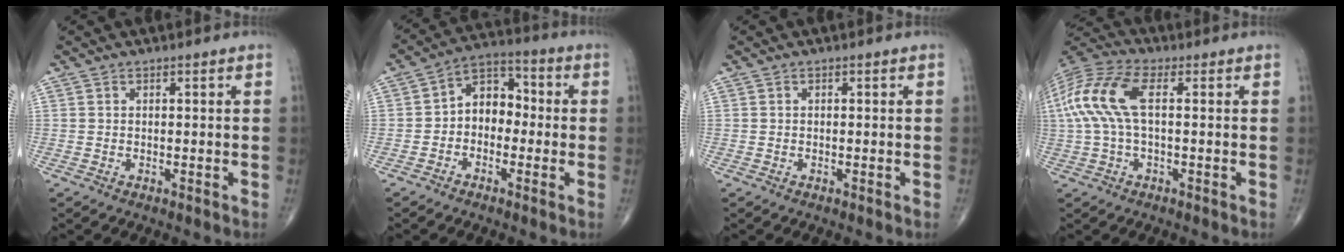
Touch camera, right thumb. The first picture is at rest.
{"total": 7.8, "force": [-1.0, 5.8, 5.1], "torque": [-0.048, 0.036, -0.037]}
{"total": 0.0}
{"total": 13.0, "force": [1.5, 6.0, 11.5], "torque": [-0.276, 0.033, 0.025]}